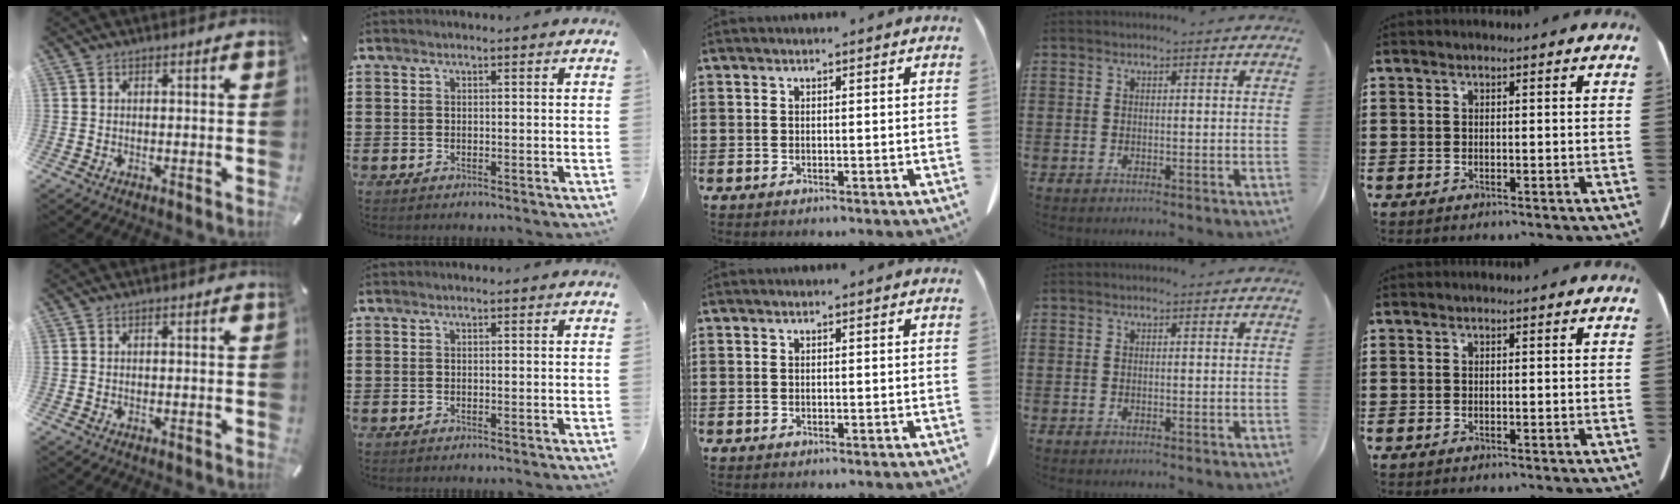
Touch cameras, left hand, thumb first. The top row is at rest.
{}